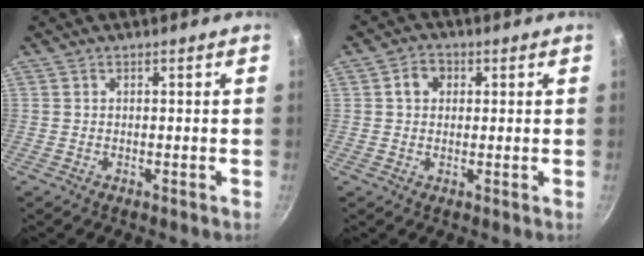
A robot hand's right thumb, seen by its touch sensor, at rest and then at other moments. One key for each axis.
{"total": 3.8, "fx": 0.9, "fy": 3.2, "fz": 2.0, "tx": -0.014, "ty": 0.007, "tz": 0.010}